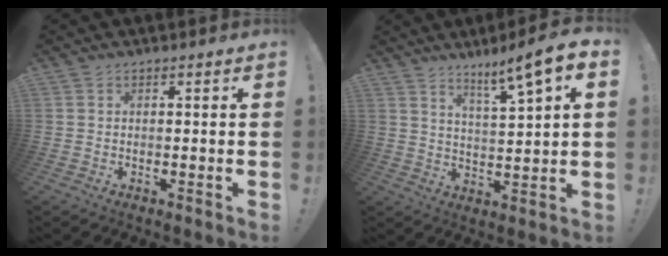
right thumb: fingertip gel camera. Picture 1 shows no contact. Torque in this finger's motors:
{"motor_torque": [-0.15, 1.82, 0.75, 0.56, 0.03]}